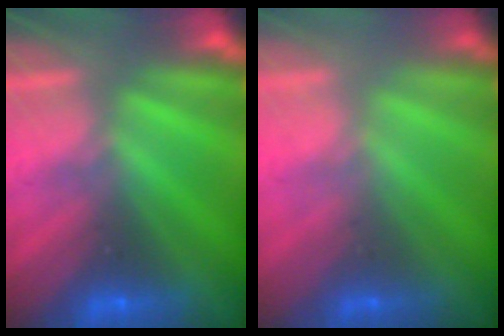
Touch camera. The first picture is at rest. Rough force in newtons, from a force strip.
{"total": 2.2}